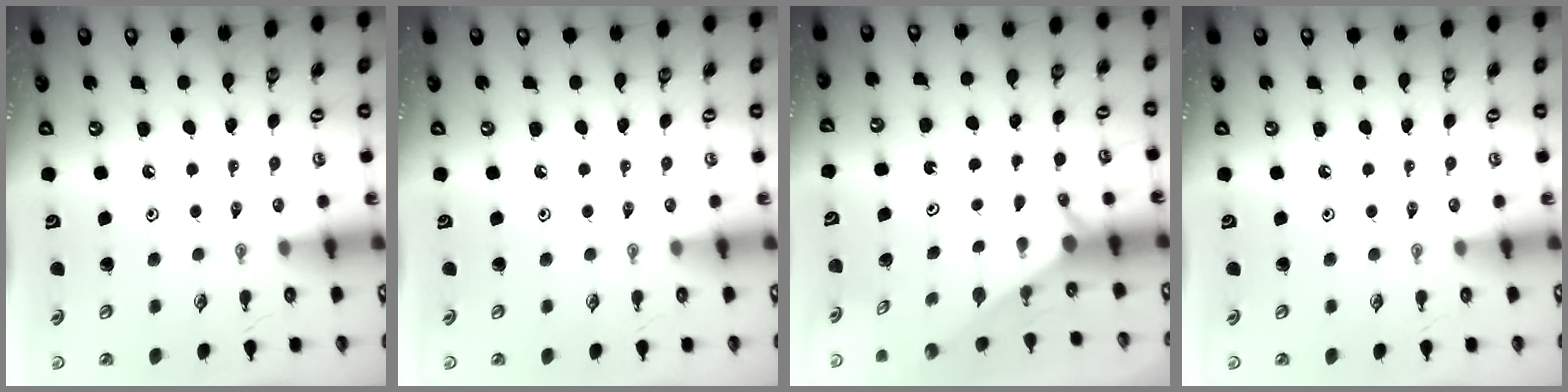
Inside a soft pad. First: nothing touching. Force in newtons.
{"total": 0.0}
{"total": 2.8, "press": 2.8, "slide": 0.0}
{"total": 0.0}